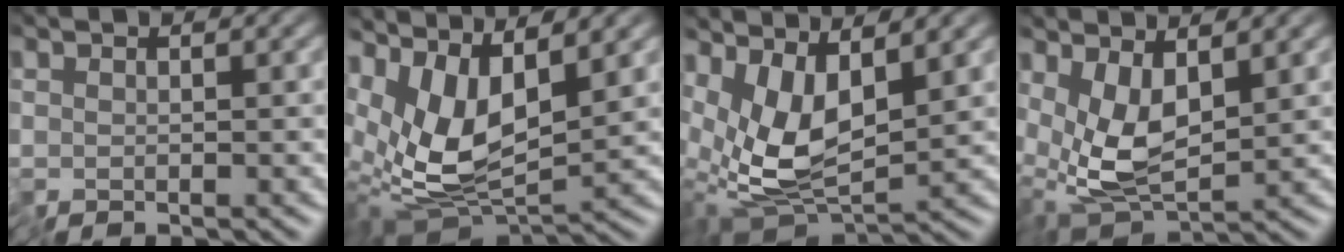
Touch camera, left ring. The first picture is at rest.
{"total": 9.1, "force": [2.6, 4.0, 7.8], "torque": [-0.153, -0.012, 0.050]}
{"total": 7.7, "force": [2.2, 3.3, 6.6], "torque": [-0.139, -0.006, 0.042]}
{"total": 5.9, "force": [1.1, 2.9, 5.1], "torque": [-0.113, -0.007, 0.021]}